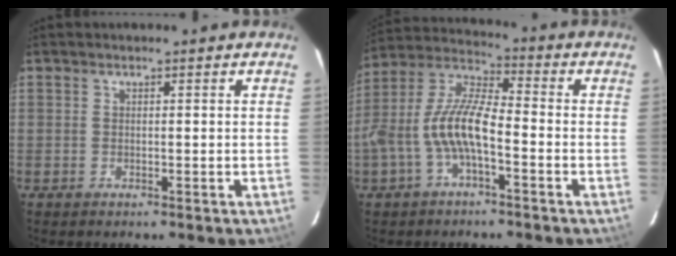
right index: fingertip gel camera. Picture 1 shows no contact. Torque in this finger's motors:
{"motor_torque": [0.71, -0.25, 0.56, 0.21]}